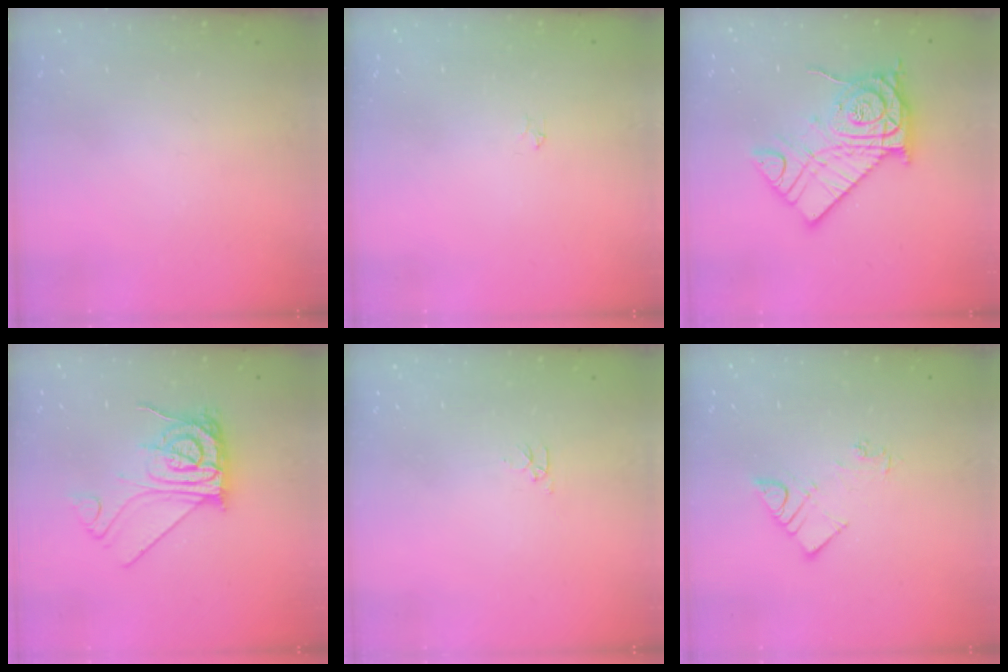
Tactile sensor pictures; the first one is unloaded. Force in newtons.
{"total": 2.2, "press": 2.2, "slide": 0.3}
{"total": 16.8, "press": 16.8, "slide": 0.6}
{"total": 11.8, "press": 11.8, "slide": 1.2}
{"total": 2.8, "press": 2.7, "slide": 0.4}
{"total": 7.3, "press": 7.2, "slide": 0.7}